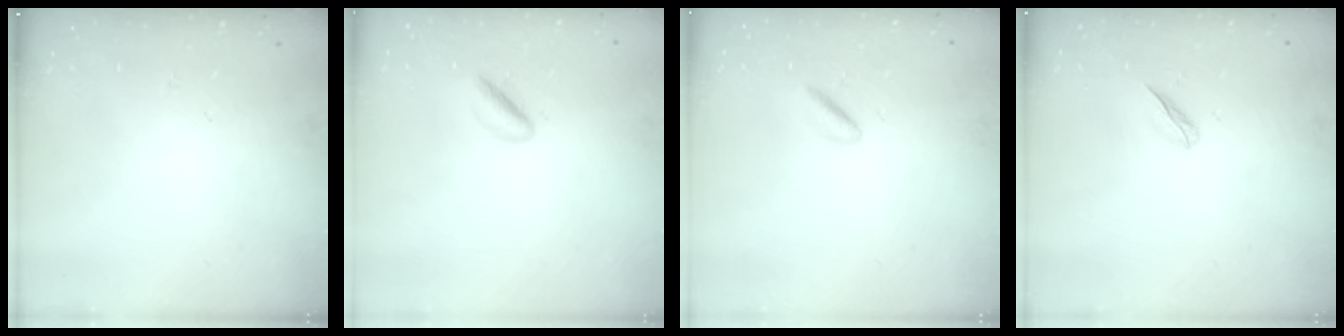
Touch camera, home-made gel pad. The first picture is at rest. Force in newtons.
{"total": 2.3, "press": 2.3, "slide": 0.4}
{"total": 1.8, "press": 1.7, "slide": 0.8}
{"total": 2.6, "press": 2.5, "slide": 0.7}